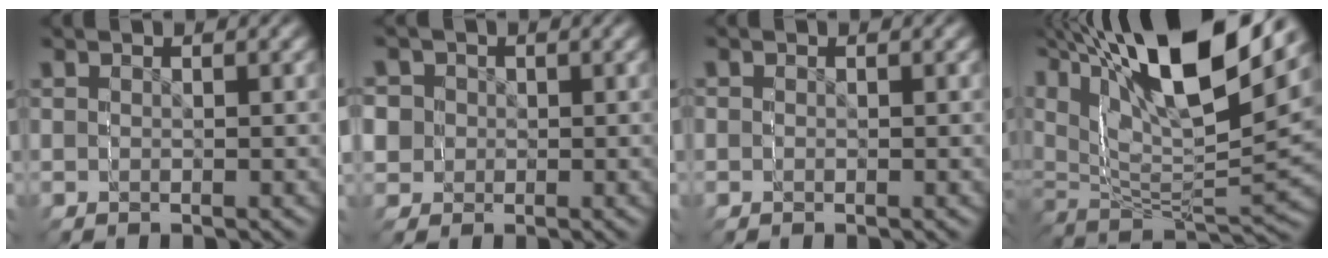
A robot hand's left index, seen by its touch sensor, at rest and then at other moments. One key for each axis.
{"total": 5.2, "fx": 1.0, "fy": 5.1, "fz": 0.1, "tx": -0.023, "ty": -0.031, "tz": 0.024}
{"total": 1.2, "fx": 0.1, "fy": 1.2, "fz": 0.1, "tx": -0.004, "ty": -0.011, "tz": 0.003}
{"total": 13.6, "fx": 7.7, "fy": 7.5, "fz": 8.3, "tx": -0.165, "ty": 0.023, "tz": 0.102}